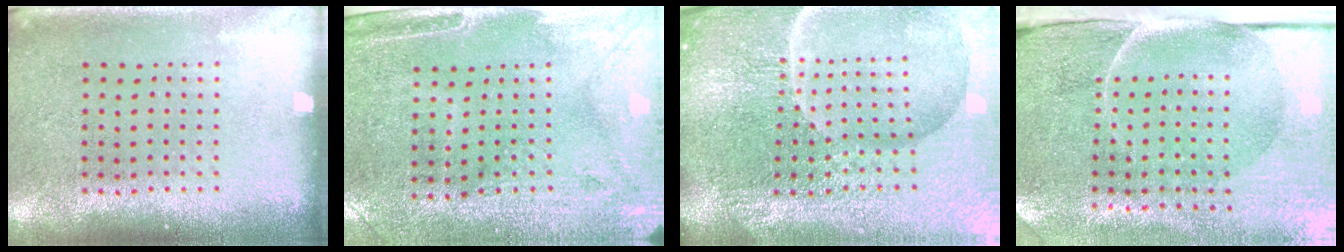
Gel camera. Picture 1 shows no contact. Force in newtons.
{"total": 3.0, "press": 2.5, "slide": 1.5}
{"total": 6.7, "press": 6.0, "slide": 3.0}
{"total": 5.1, "press": 4.1, "slide": 3.1}